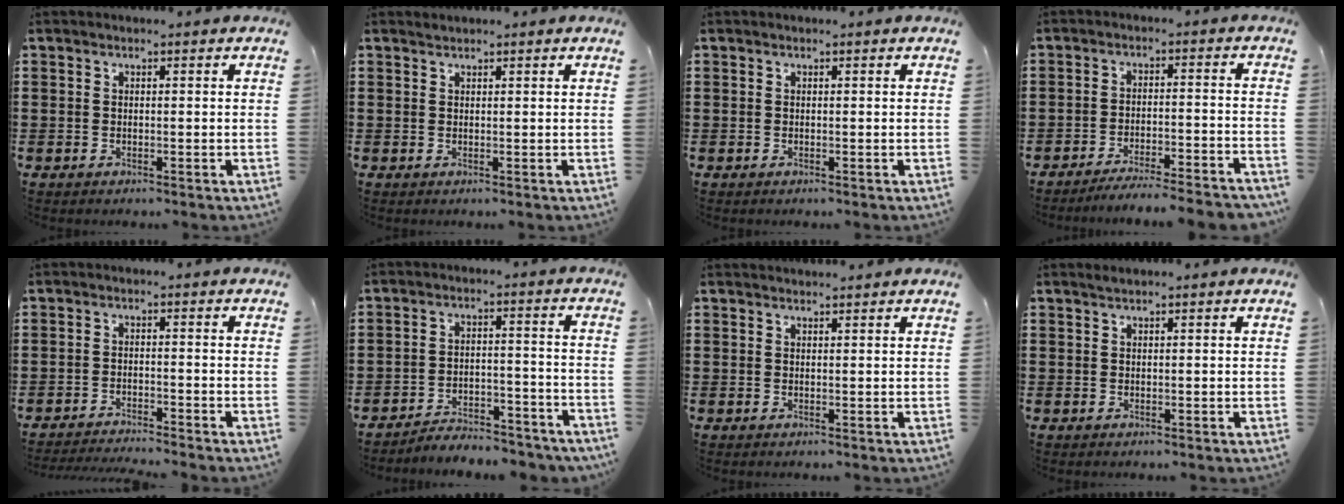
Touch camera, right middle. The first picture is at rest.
{"total": 0.6, "force": [0.5, 0.1, -0.1], "torque": [0.000, 0.001, 0.011]}
{"total": 0.0}
{"total": 4.2, "force": [-4.0, -0.3, 1.1], "torque": [-0.026, -0.004, -0.084]}
{"total": 2.4, "force": [-2.4, -0.2, 0.3], "torque": [-0.007, 0.000, -0.050]}
{"total": 4.6, "force": [-4.5, 0.5, 0.5], "torque": [-0.012, 0.008, -0.095]}
{"total": 1.1, "force": [1.1, 0.1, 0.0], "torque": [-0.004, 0.000, 0.021]}
{"total": 0.6, "force": [0.5, 0.1, 0.3], "torque": [-0.007, 0.001, 0.009]}